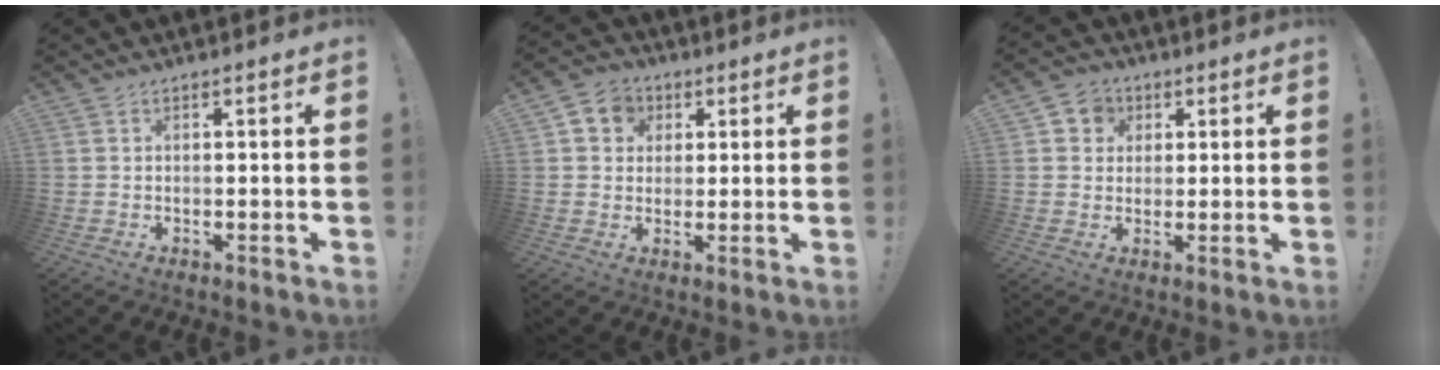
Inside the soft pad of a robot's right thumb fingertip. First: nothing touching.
{"total": 7.2, "force": [1.9, 6.6, 2.3], "torque": [-0.037, 0.004, 0.040]}
{"total": 5.6, "force": [1.2, 5.3, 1.6], "torque": [-0.022, -0.001, 0.024]}